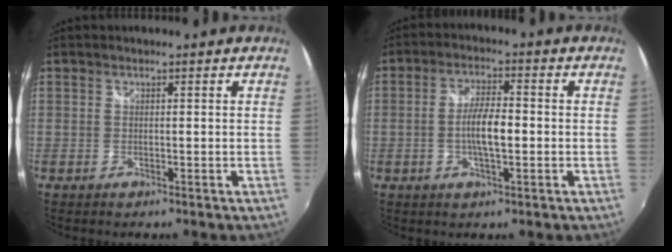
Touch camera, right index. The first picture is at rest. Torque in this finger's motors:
{"motor_torque": [0.67, -0.36, 0.46, 0.13]}